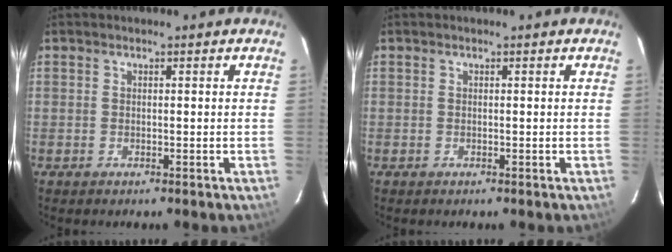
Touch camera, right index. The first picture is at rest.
{"total": 0.0}